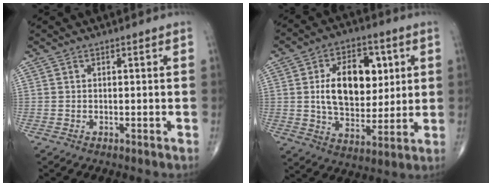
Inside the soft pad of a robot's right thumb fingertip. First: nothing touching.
{"total": 16.3, "force": [3.1, 10.1, 12.4], "torque": [-0.151, -0.009, 0.055]}